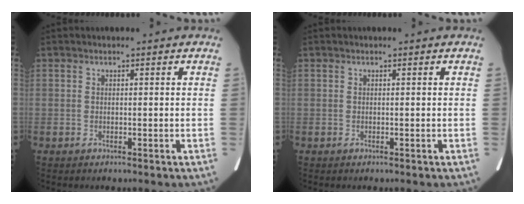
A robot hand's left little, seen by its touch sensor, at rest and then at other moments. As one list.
[{"total": 0.0}]